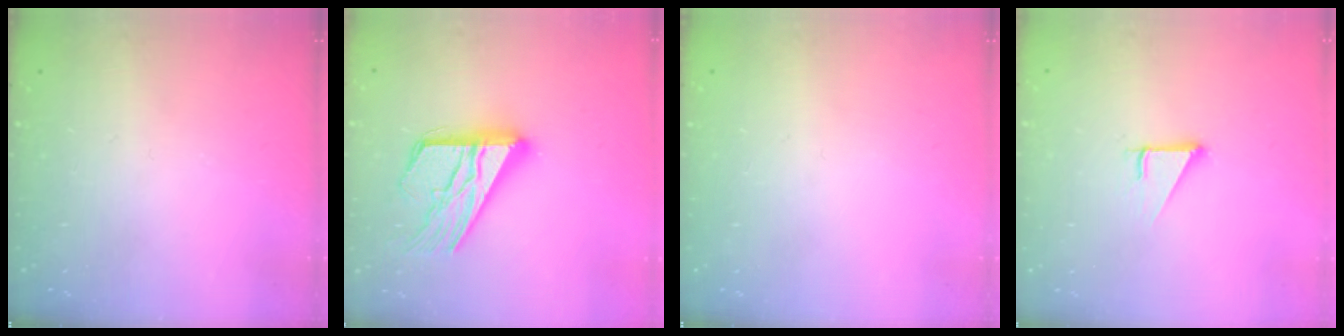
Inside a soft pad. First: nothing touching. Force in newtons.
{"total": 20.0, "press": 20.0, "slide": 1.8}
{"total": 0.0}
{"total": 3.0, "press": 3.0, "slide": 0.1}